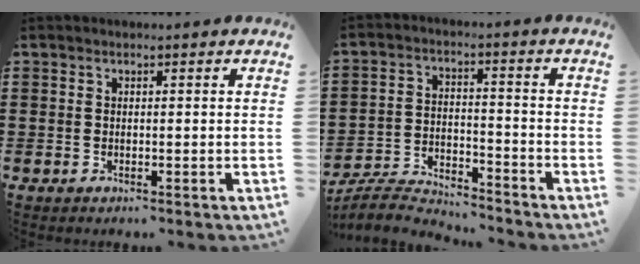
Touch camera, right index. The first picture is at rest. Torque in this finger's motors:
{"motor_torque": [-0.67, 0.57, -0.80, -0.21]}